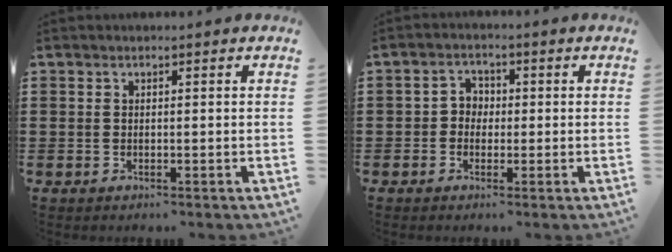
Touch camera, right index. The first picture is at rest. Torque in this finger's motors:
{"motor_torque": [0.24, 0.28, 0.27, 0.06]}